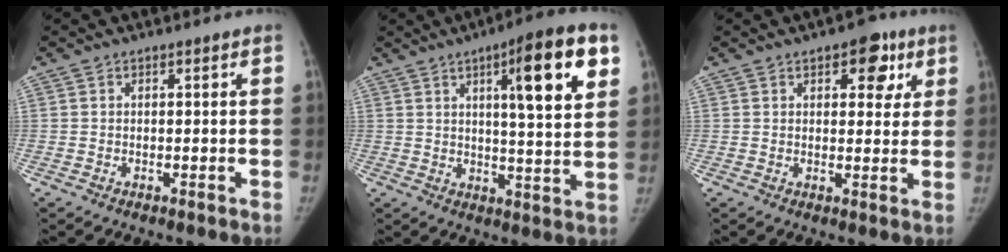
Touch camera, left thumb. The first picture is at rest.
{"total": 15.4, "force": [6.4, 3.0, 13.7], "torque": [-0.177, -0.019, 0.087]}
{"total": 7.2, "force": [3.5, 4.1, 4.7], "torque": [-0.015, -0.008, 0.038]}